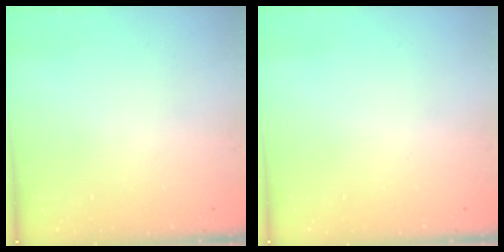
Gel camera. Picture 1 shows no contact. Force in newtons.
{"total": 0.0}